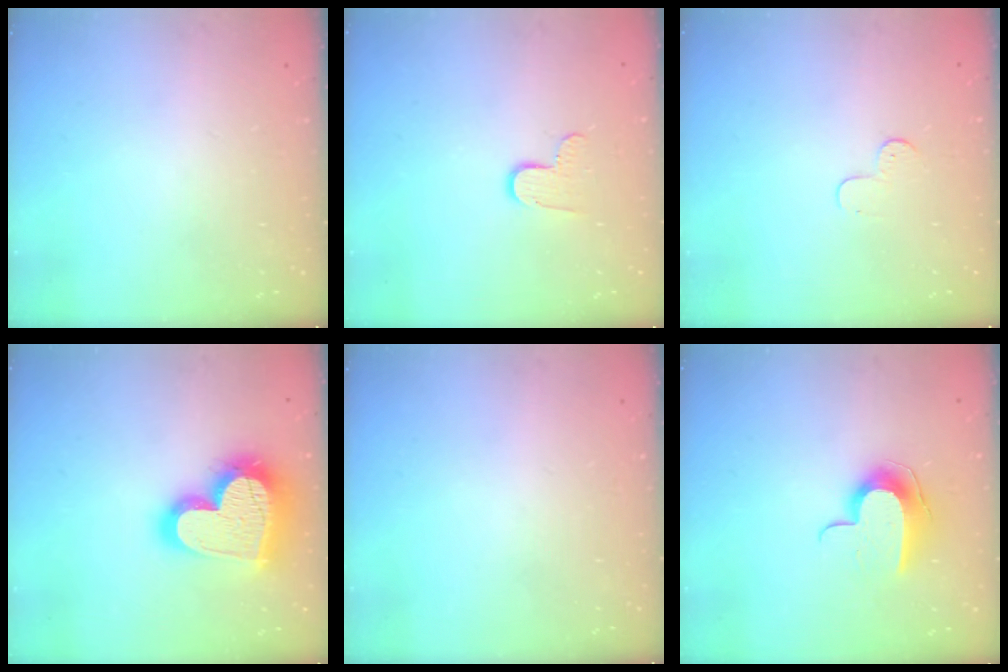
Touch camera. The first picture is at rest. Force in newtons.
{"total": 6.8, "press": 6.8, "slide": 0.1}
{"total": 3.7, "press": 3.7, "slide": 0.4}
{"total": 25.1, "press": 25.0, "slide": 2.2}
{"total": 0.0}
{"total": 9.8, "press": 9.8, "slide": 0.7}